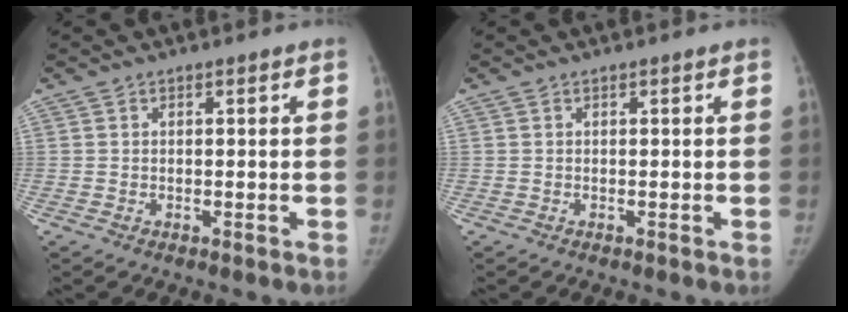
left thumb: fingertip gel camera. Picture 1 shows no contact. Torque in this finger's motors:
{"motor_torque": [0.01, 0.00, 0.11, 0.04, 0.02]}